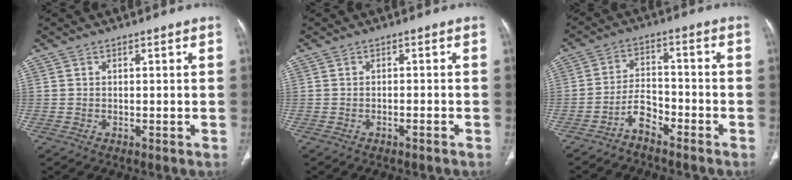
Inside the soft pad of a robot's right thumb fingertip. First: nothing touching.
{"total": 1.4, "force": [-1.1, 0.1, 0.9], "torque": [-0.020, 0.009, -0.009]}
{"total": 4.9, "force": [-3.8, 1.9, 2.4], "torque": [-0.043, 0.039, -0.076]}